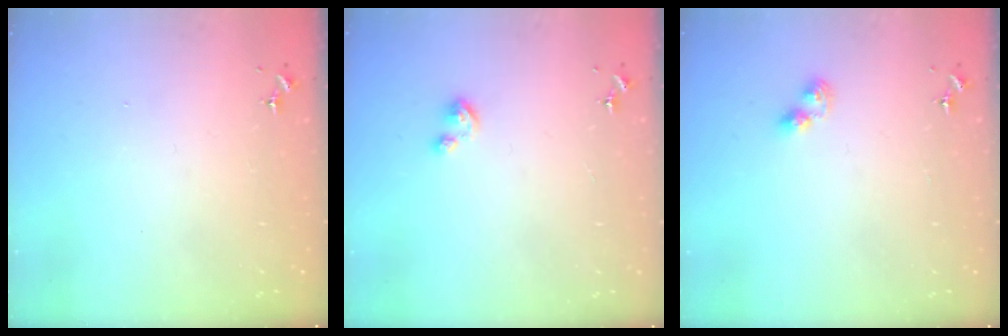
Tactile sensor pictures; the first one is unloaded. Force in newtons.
{"total": 5.3, "press": 5.3, "slide": 0.5}
{"total": 3.0, "press": 2.9, "slide": 0.4}